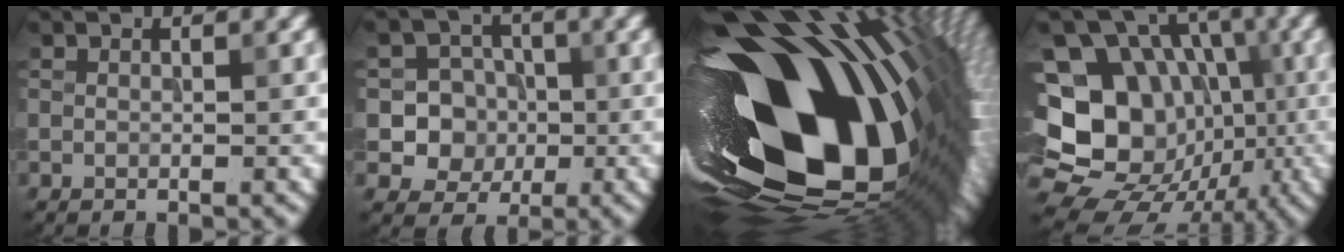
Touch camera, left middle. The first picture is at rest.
{"total": 6.3, "force": [-0.8, 5.9, 1.9], "torque": [-0.022, 0.020, -0.036]}
{"total": 20.7, "force": [-1.2, 11.2, 17.4], "torque": [-0.298, -0.068, -0.017]}
{"total": 18.1, "force": [-1.4, 14.9, 10.1], "torque": [-0.174, 0.019, -0.021]}